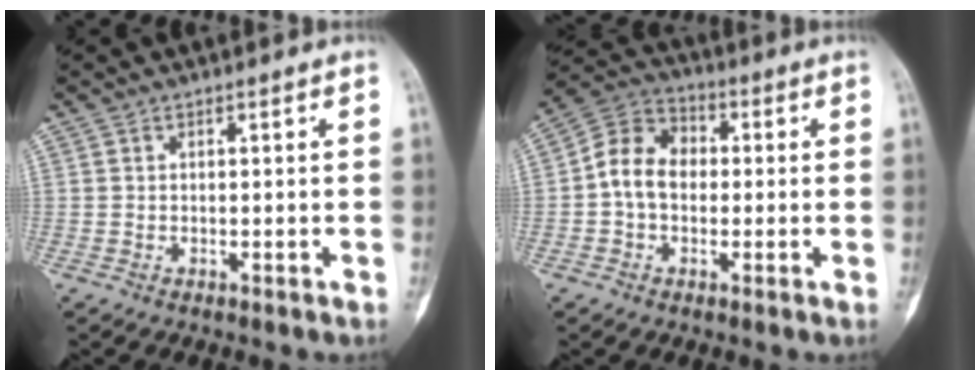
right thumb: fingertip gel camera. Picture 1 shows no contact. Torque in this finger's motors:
{"motor_torque": [0.10, 0.11, 0.47, -0.56, 0.05]}